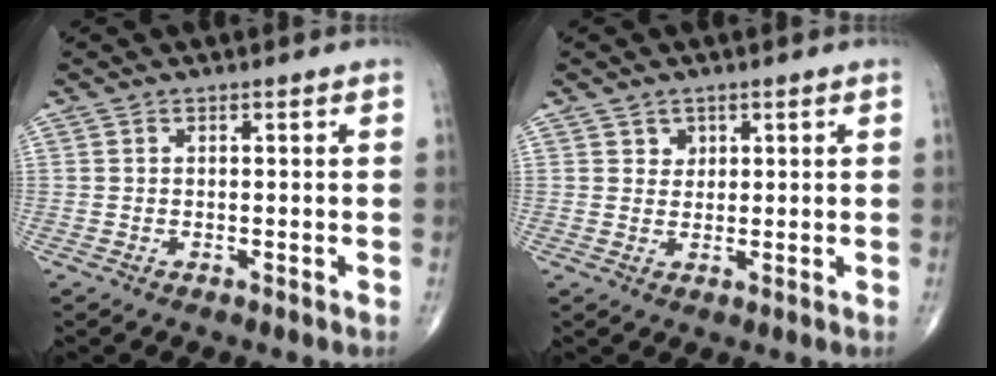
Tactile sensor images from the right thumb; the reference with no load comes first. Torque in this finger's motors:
{"motor_torque": [-0.21, 0.01, -0.09, -0.16, 0.01]}